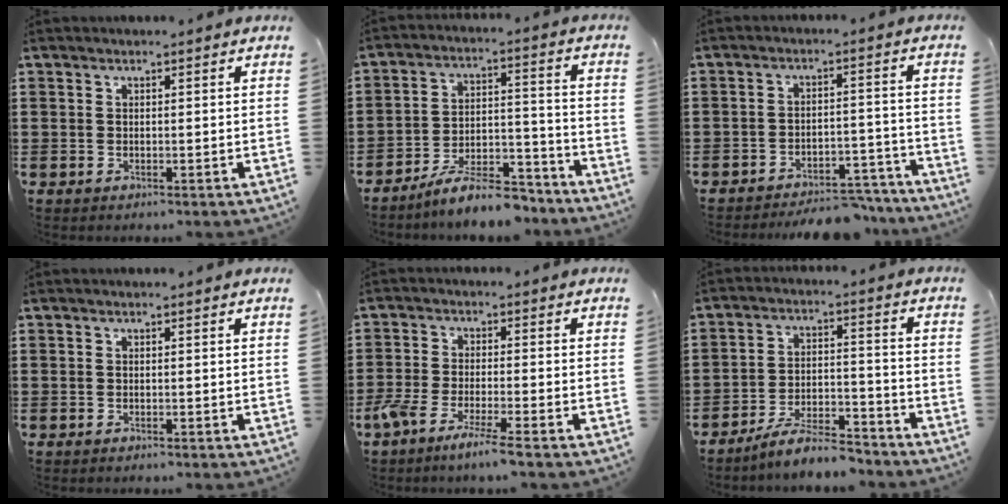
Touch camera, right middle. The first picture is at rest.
{"total": 9.4, "force": [-8.3, 1.6, 4.1], "torque": [-0.063, 0.026, -0.154]}
{"total": 5.3, "force": [-5.1, 0.8, 1.2], "torque": [-0.017, 0.012, -0.101]}
{"total": 0.0}
{"total": 4.9, "force": [-3.9, -0.1, 3.0], "torque": [-0.077, -0.019, -0.076]}
{"total": 7.6, "force": [-6.8, 1.0, 3.3], "torque": [-0.057, 0.011, -0.128]}